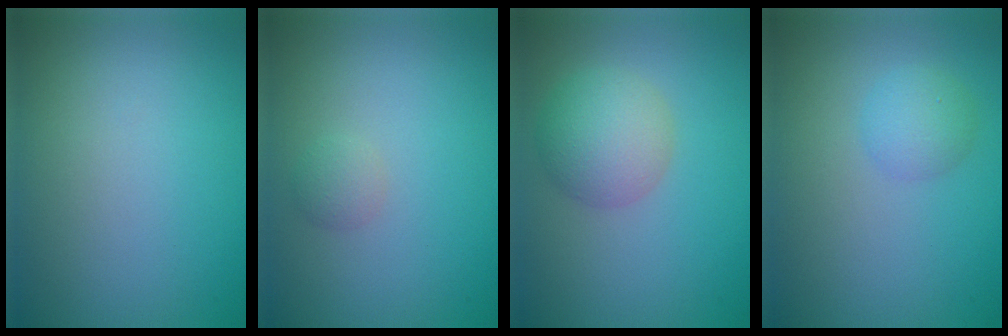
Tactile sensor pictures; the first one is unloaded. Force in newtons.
{"total": 1.1, "press": 1.1, "slide": 0.1}
{"total": 4.2, "press": 4.2, "slide": 0.1}
{"total": 2.0, "press": 2.0, "slide": 0.1}